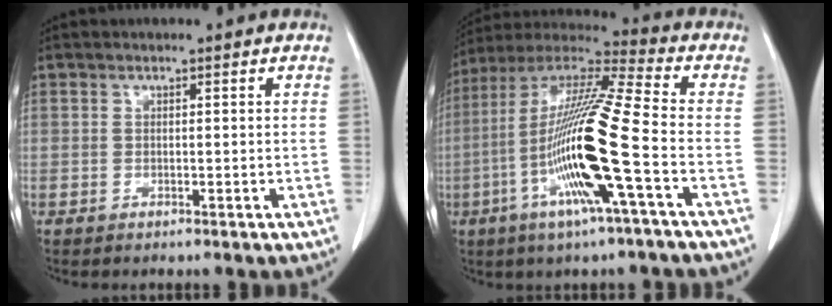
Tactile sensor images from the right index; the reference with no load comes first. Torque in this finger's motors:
{"motor_torque": [2.14, 0.00, 0.98, 0.21]}